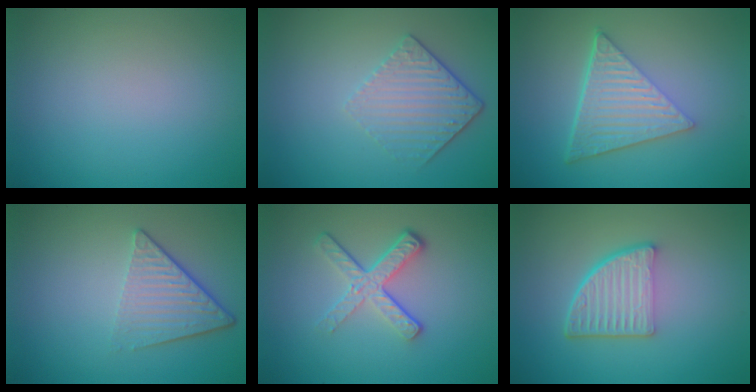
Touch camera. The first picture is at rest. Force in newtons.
{"total": 3.6, "press": 2.6, "slide": 2.6}
{"total": 6.7, "press": 4.4, "slide": 5.0}
{"total": 4.3, "press": 3.1, "slide": 3.0}
{"total": 4.1, "press": 2.7, "slide": 3.0}
{"total": 5.2, "press": 3.5, "slide": 3.8}